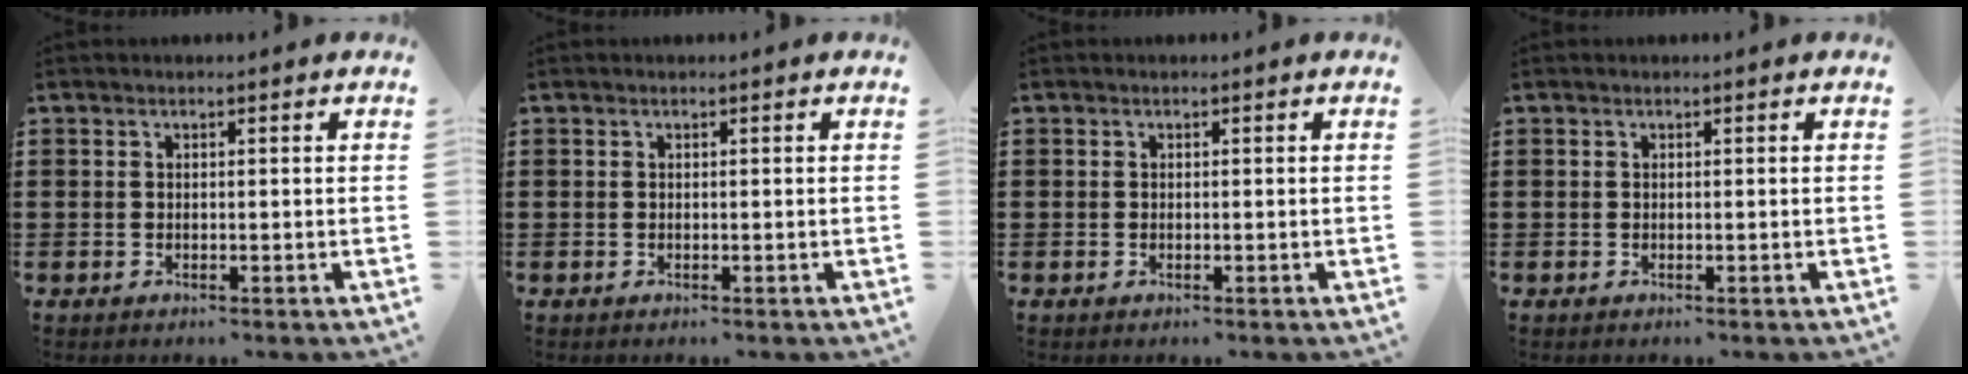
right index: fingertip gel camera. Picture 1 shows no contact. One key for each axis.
{"total": 0.0}
{"total": 0.0}
{"total": 0.0}